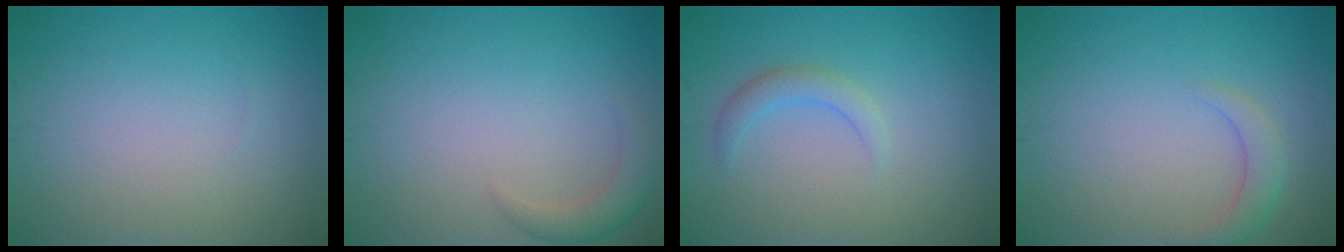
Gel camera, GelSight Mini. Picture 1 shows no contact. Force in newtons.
{"total": 2.2, "press": 2.2, "slide": 0.2}
{"total": 1.8, "press": 1.8, "slide": 0.2}
{"total": 2.1, "press": 2.1, "slide": 0.2}